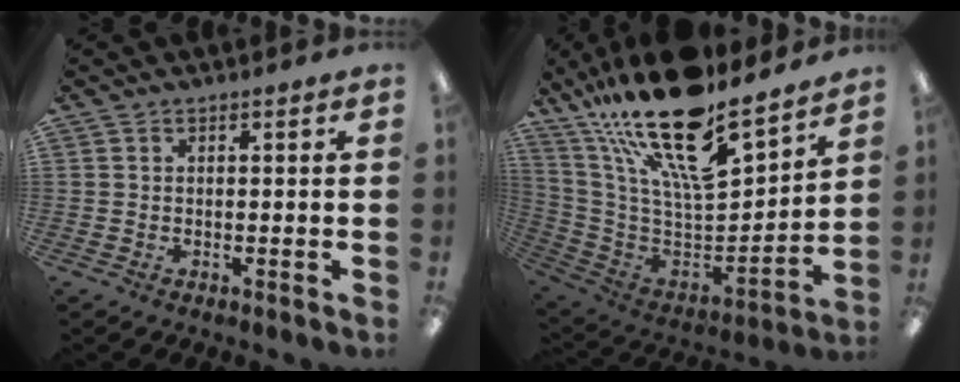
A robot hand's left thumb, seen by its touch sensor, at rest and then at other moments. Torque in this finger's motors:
{"motor_torque": [1.52, 0.45, 2.17, -0.59, 0.42]}